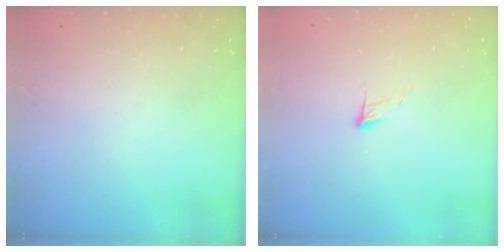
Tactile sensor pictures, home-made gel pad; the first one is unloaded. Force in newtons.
{"total": 5.2, "press": 5.1, "slide": 0.4}